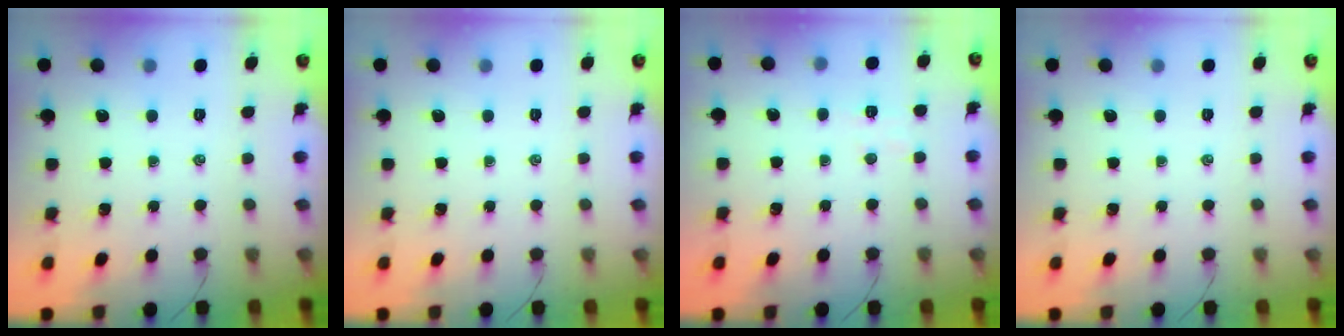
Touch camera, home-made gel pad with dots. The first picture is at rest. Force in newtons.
{"total": 0.0}
{"total": 3.0, "press": 2.9, "slide": 0.8}
{"total": 0.0}